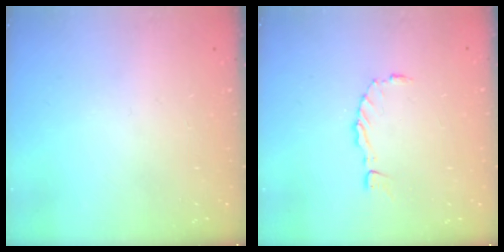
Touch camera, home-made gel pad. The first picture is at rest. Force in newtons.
{"total": 0.0}